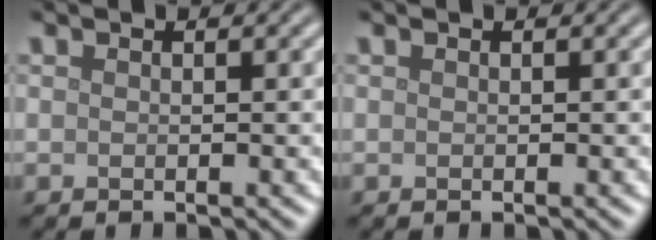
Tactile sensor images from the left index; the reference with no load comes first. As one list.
[{"total": 0.0}]